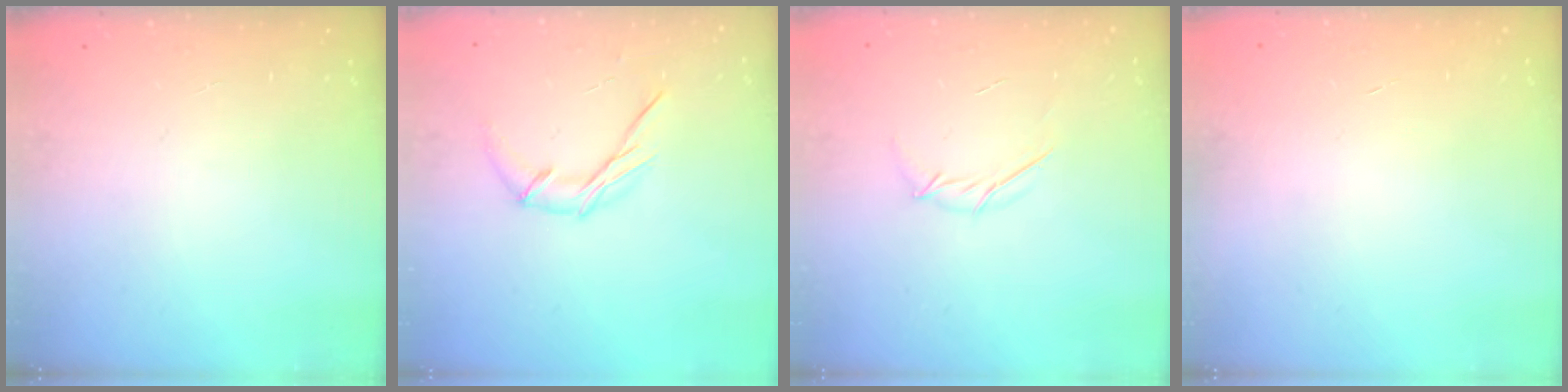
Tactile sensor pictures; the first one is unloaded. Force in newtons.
{"total": 7.4, "press": 7.3, "slide": 0.8}
{"total": 3.4, "press": 3.3, "slide": 0.9}
{"total": 0.0}